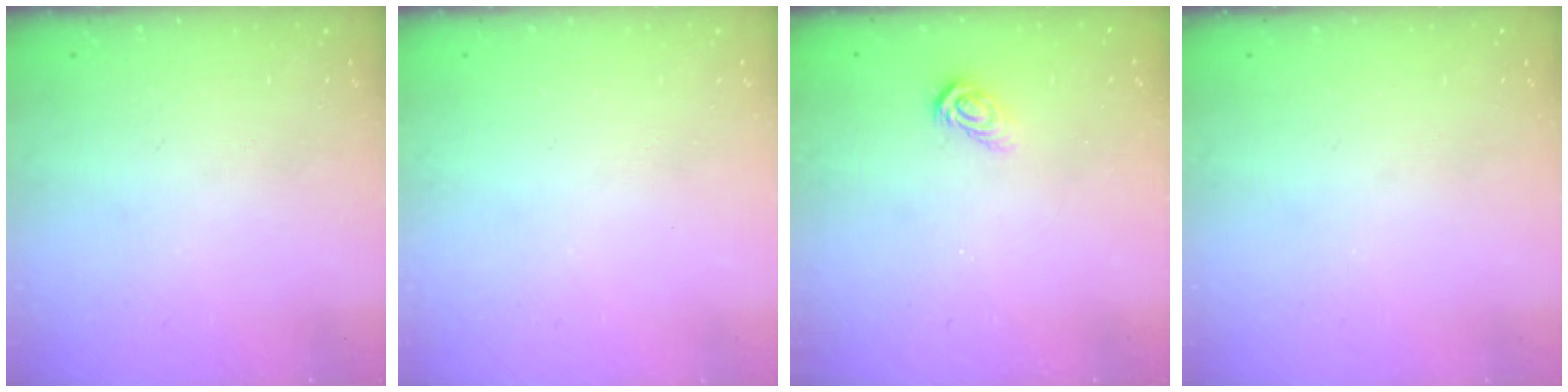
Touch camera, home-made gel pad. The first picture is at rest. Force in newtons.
{"total": 0.0}
{"total": 5.3, "press": 5.3, "slide": 0.4}
{"total": 0.0}